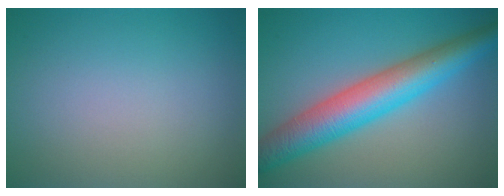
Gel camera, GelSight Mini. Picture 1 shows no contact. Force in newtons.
{"total": 7.8, "press": 7.8, "slide": 0.0}